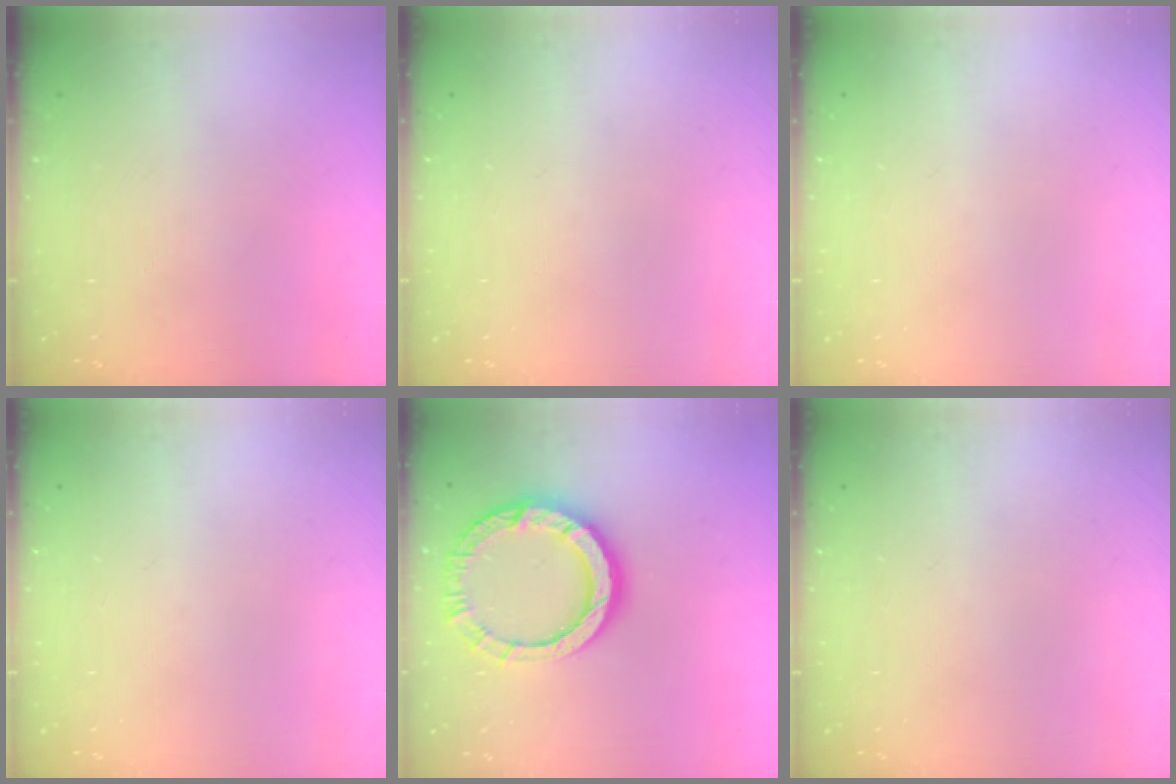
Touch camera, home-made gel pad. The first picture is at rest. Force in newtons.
{"total": 0.0}
{"total": 0.0}
{"total": 0.0}
{"total": 13.2, "press": 13.1, "slide": 1.6}
{"total": 0.0}